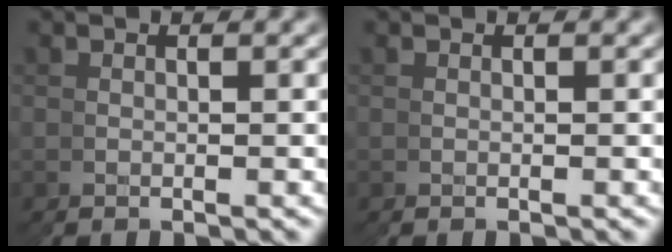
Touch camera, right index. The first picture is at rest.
{"total": 0.0}